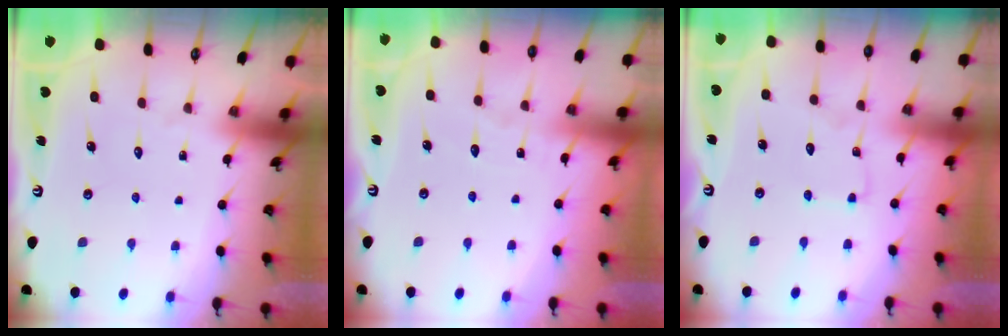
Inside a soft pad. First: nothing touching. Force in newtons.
{"total": 3.0, "press": 3.0, "slide": 0.3}
{"total": 2.4, "press": 2.4, "slide": 0.2}